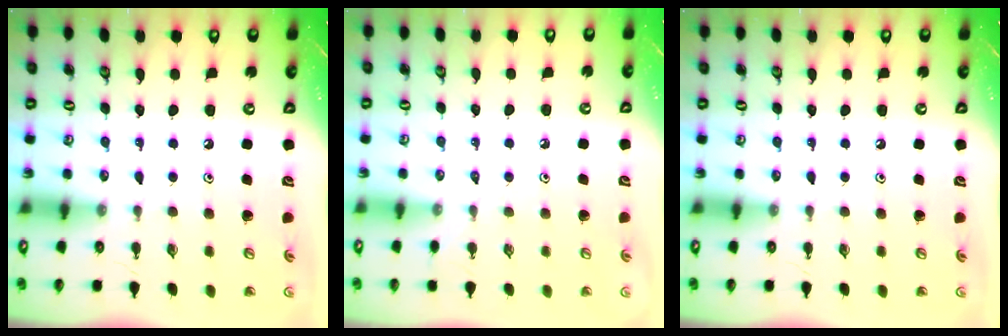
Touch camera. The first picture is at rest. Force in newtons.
{"total": 1.8, "press": 1.7, "slide": 0.4}
{"total": 0.0}